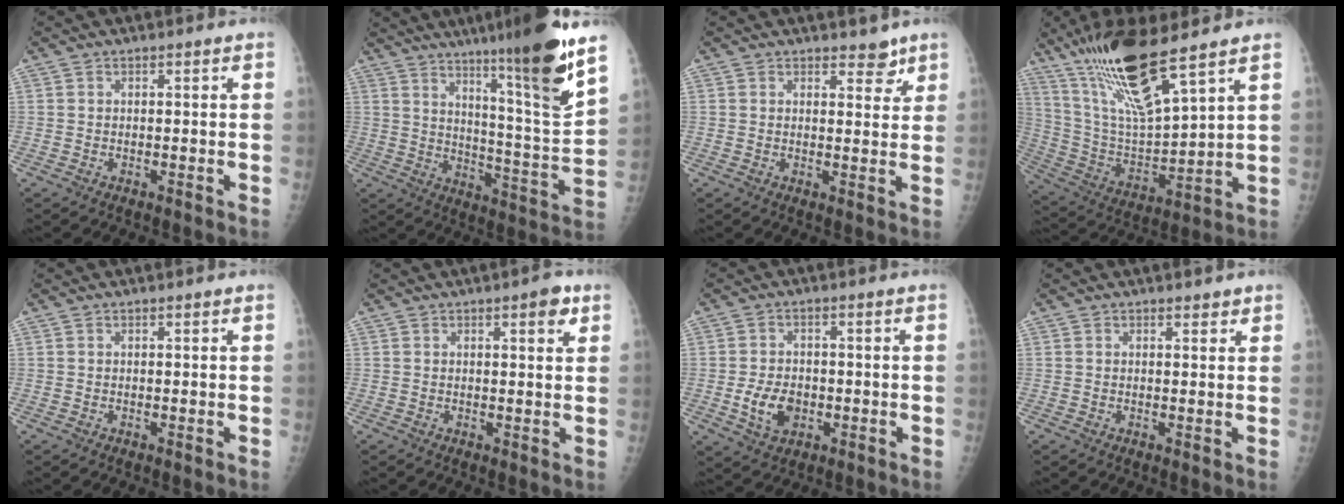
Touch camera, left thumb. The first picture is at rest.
{"total": 19.0, "force": [12.2, 0.5, 14.5], "torque": [-0.193, -0.073, 0.193]}
{"total": 3.7, "force": [2.8, 1.7, 1.7], "torque": [0.000, -0.017, 0.037]}
{"total": 18.9, "force": [12.8, 3.4, 13.5], "torque": [-0.245, -0.059, 0.253]}
{"total": 0.0}
{"total": 3.4, "force": [1.8, 0.9, 2.7], "torque": [-0.029, -0.007, 0.021]}
{"total": 6.5, "force": [-1.4, 4.6, 4.3], "torque": [-0.065, 0.003, -0.019]}
{"total": 1.3, "force": [1.1, 0.5, 0.5], "torque": [-0.003, -0.007, 0.014]}